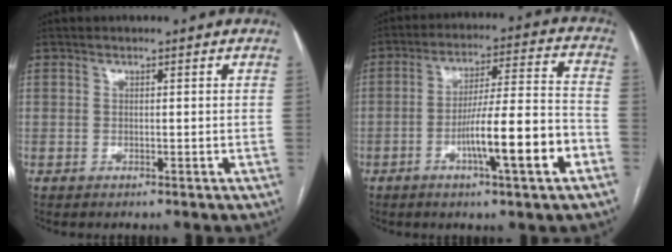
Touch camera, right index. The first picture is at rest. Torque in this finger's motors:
{"motor_torque": [1.91, -0.23, 0.90, 0.20]}